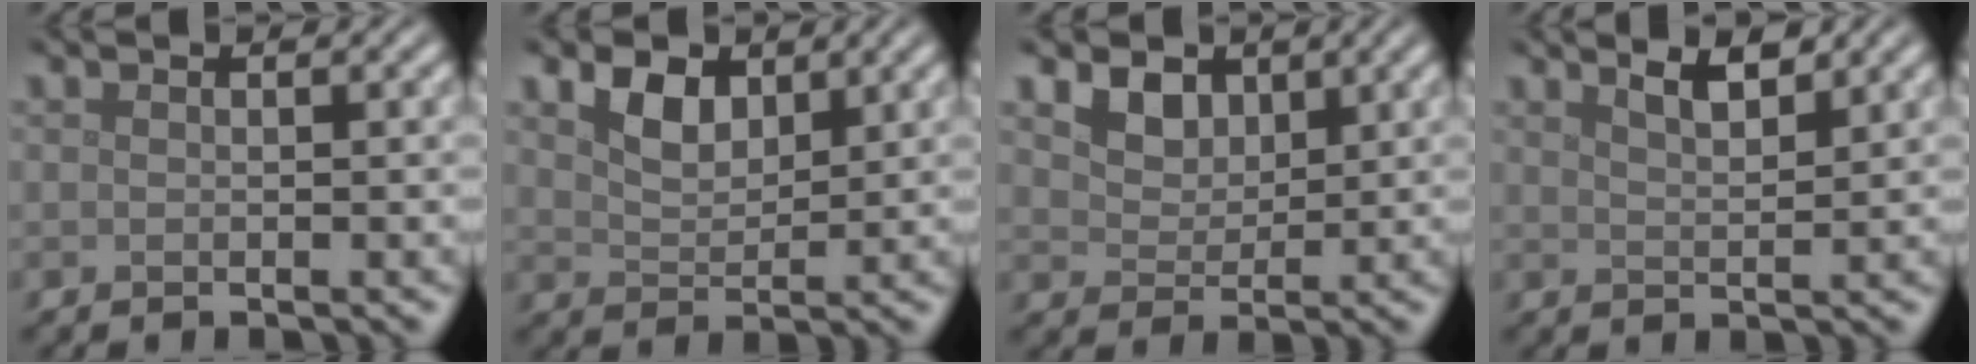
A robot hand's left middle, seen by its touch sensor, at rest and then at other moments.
{"total": 3.1, "force": [1.8, 1.8, 1.8], "torque": [-0.042, 0.002, 0.035]}
{"total": 5.0, "force": [2.7, 3.5, 2.3], "torque": [-0.068, -0.001, 0.048]}
{"total": 3.1, "force": [2.3, 0.8, 1.9], "torque": [-0.020, 0.010, 0.031]}